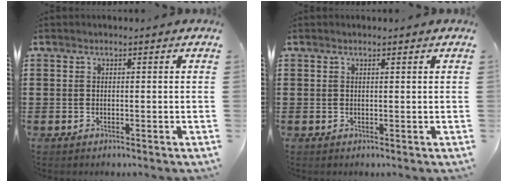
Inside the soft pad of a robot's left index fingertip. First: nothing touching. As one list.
[{"total": 0.6, "force": [0.4, 0.0, 0.4], "torque": [-0.010, -0.001, 0.008]}]